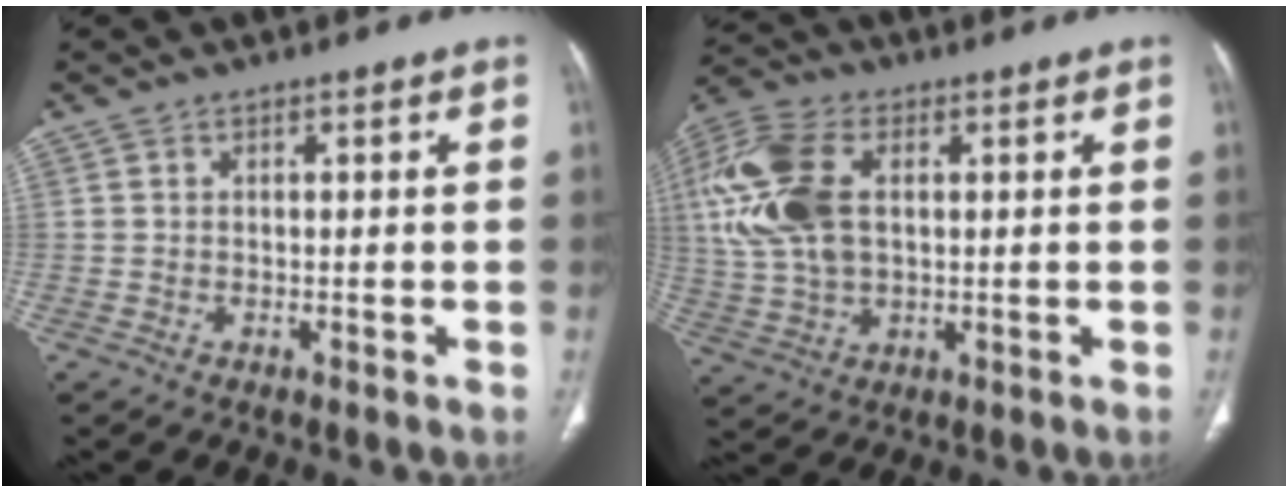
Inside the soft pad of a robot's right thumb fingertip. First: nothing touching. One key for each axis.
{"total": 17.5, "fx": 3.5, "fy": 10.6, "fz": 13.5, "tx": -0.313, "ty": 0.007, "tz": 0.067}